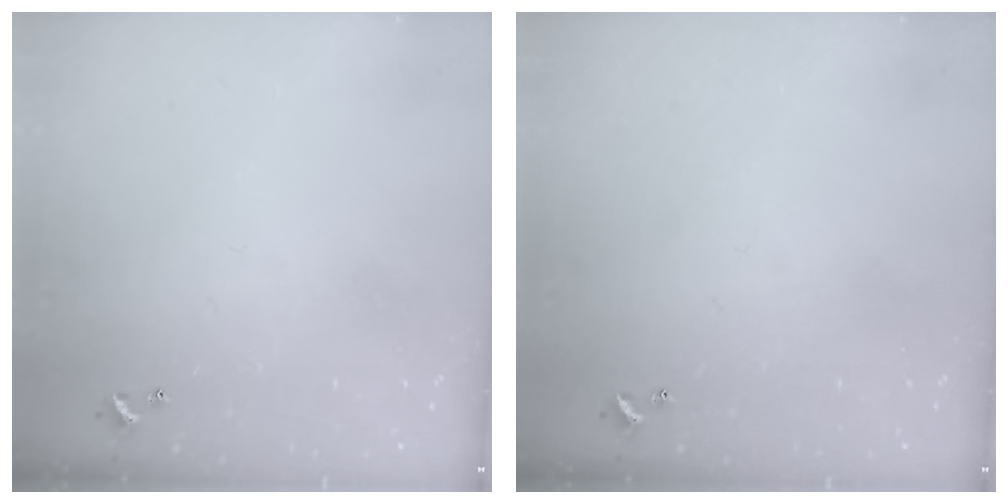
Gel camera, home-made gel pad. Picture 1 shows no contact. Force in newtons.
{"total": 0.0}